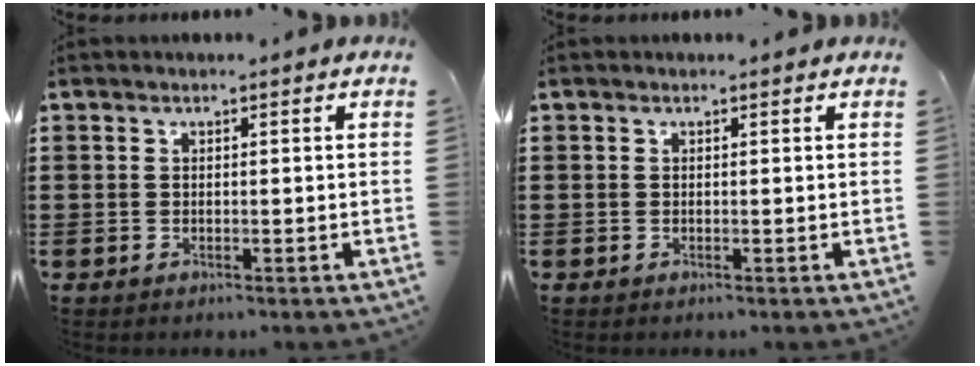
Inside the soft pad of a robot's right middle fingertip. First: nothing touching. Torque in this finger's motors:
{"motor_torque": [0.05, -0.06, 0.13, -0.01]}